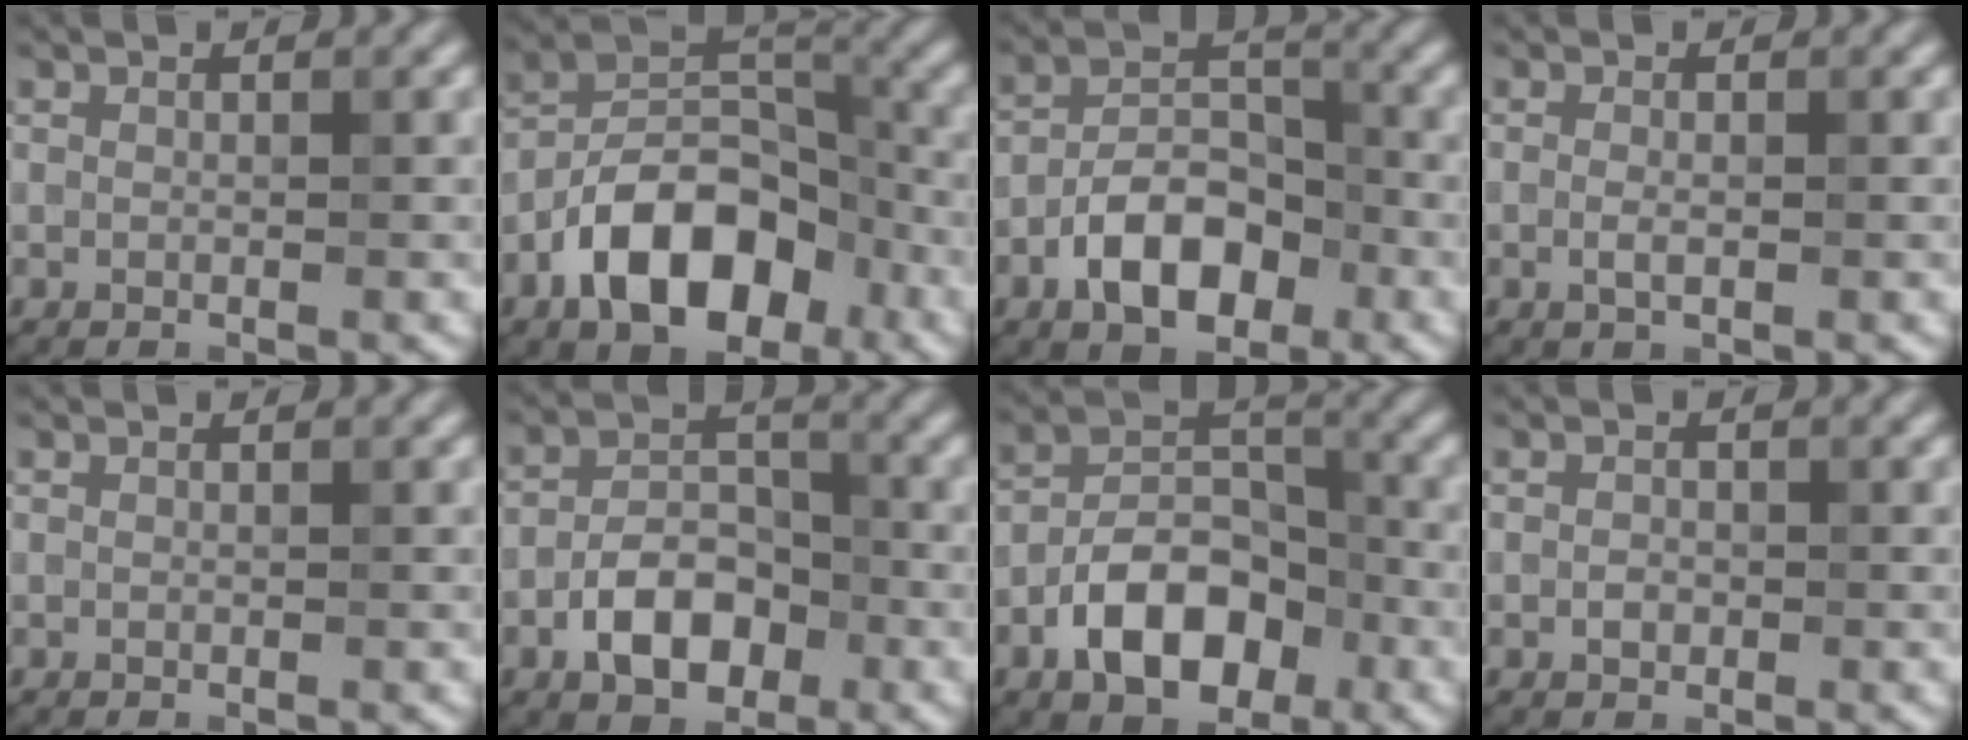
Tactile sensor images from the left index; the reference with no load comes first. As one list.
[{"total": 9.9, "force": [-4.8, 5.7, 6.5], "torque": [-0.103, 0.011, -0.091]}, {"total": 6.4, "force": [-2.9, 3.7, 4.4], "torque": [-0.066, 0.007, -0.057]}, {"total": 1.1, "force": [-0.2, 0.4, 1.1], "torque": [-0.022, -0.004, -0.005]}, {"total": 0.0}, {"total": 5.2, "force": [-2.3, 3.1, 3.5], "torque": [-0.053, 0.007, -0.045]}, {"total": 7.2, "force": [-3.2, 4.3, 4.8], "torque": [-0.071, 0.003, -0.063]}, {"total": 0.9, "force": [-0.2, 0.7, 0.6], "torque": [-0.009, -0.001, -0.007]}]